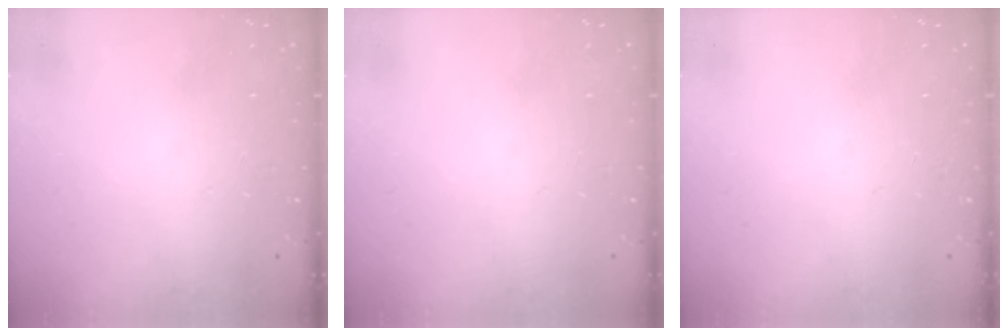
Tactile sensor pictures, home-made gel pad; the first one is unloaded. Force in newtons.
{"total": 0.0}
{"total": 0.0}